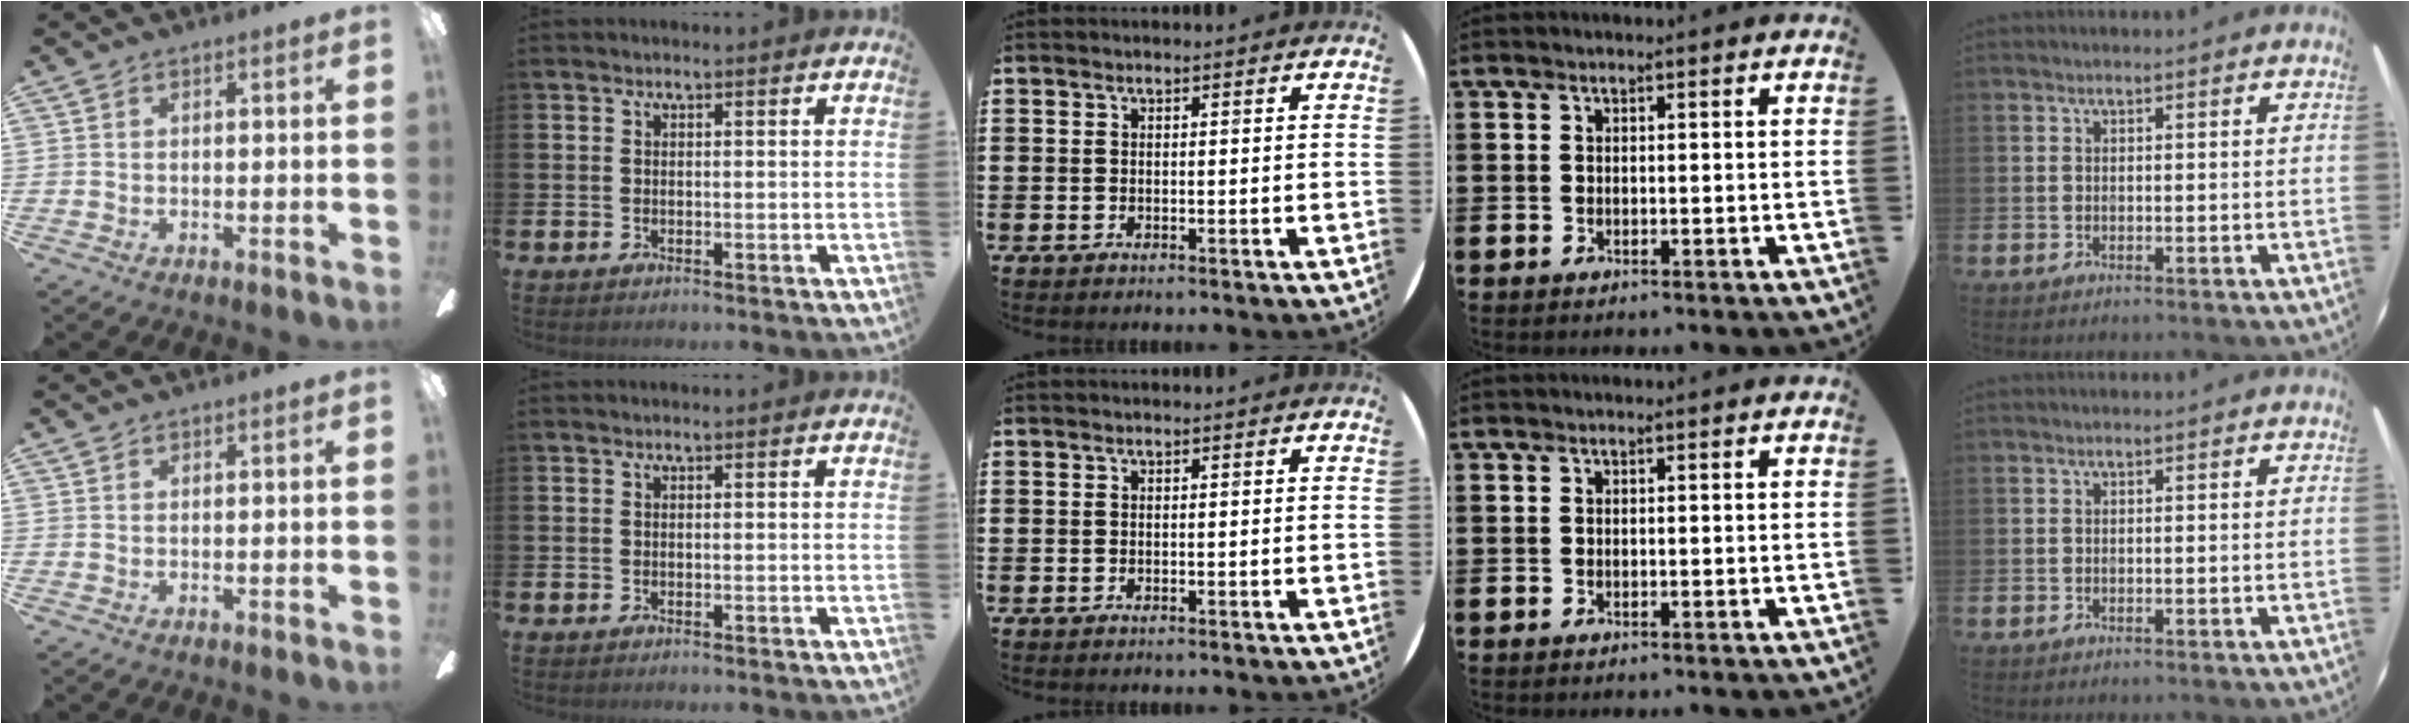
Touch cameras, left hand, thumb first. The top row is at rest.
{}